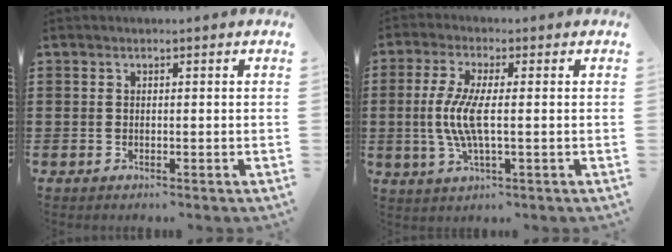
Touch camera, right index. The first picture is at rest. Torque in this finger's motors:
{"motor_torque": [0.14, 0.77, 0.13, 0.13]}